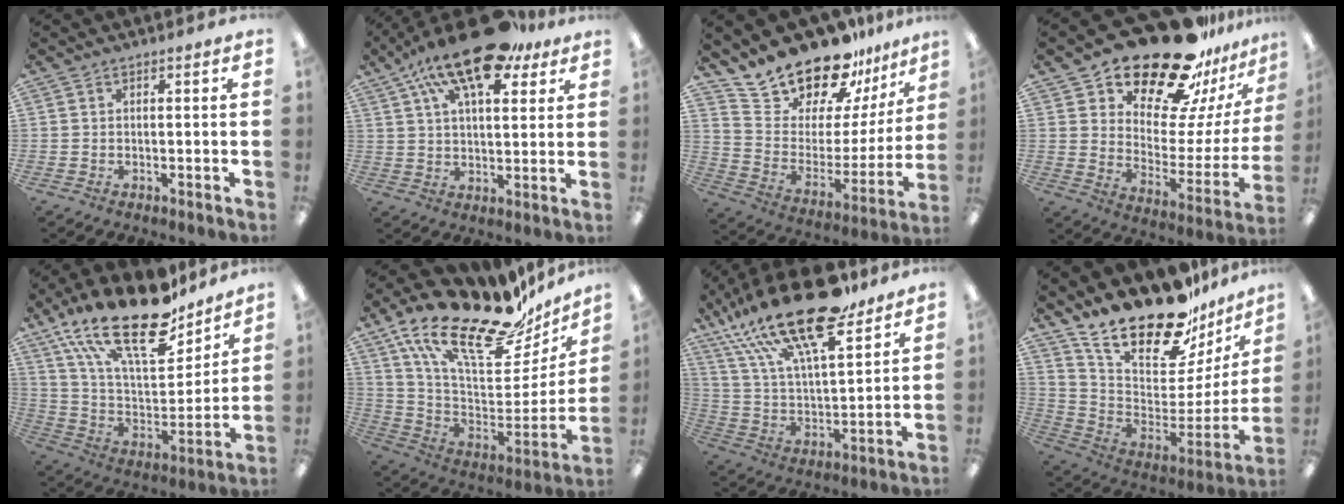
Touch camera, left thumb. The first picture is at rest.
{"total": 17.7, "force": [10.2, 7.9, 12.2], "torque": [-0.196, -0.037, 0.170]}
{"total": 20.4, "force": [18.7, 7.0, 4.4], "torque": [-0.093, -0.159, 0.338]}
{"total": 25.9, "force": [20.7, 10.4, 11.7], "torque": [-0.174, -0.144, 0.360]}
{"total": 25.1, "force": [17.2, 9.8, 15.5], "torque": [-0.278, -0.109, 0.294]}
{"total": 24.9, "force": [18.2, 8.9, 14.5], "torque": [-0.228, -0.130, 0.312]}
{"total": 25.0, "force": [17.8, 8.2, 15.5], "torque": [-0.272, -0.111, 0.302]}
{"total": 22.1, "force": [18.2, 7.5, 9.8], "torque": [-0.159, -0.145, 0.319]}